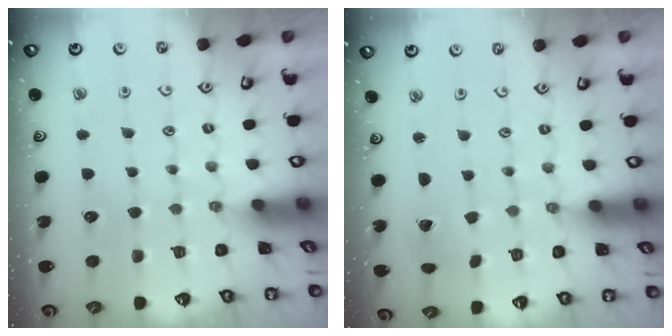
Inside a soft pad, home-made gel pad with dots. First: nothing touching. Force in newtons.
{"total": 1.9, "press": 1.9, "slide": 0.0}